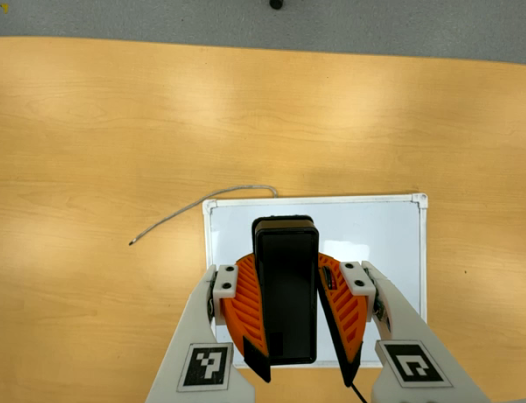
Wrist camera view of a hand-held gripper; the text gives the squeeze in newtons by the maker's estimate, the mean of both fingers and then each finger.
{"total": 10.9, "left": 10.0, "right": 11.8}